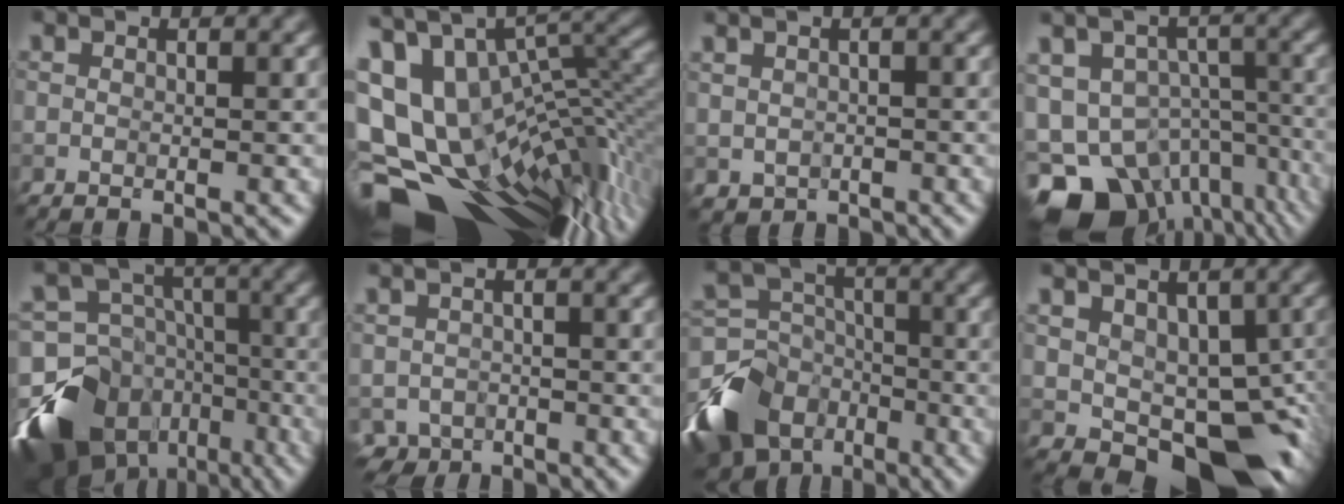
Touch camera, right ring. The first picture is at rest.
{"total": 16.7, "force": [-2.1, 10.1, 13.1], "torque": [-0.219, 0.010, 0.022]}
{"total": 1.8, "force": [0.0, 1.5, 0.9], "torque": [-0.013, -0.010, 0.005]}
{"total": 15.0, "force": [-8.4, 9.5, 8.0], "torque": [-0.159, -0.039, -0.091]}
{"total": 15.0, "force": [-8.2, 11.1, 5.9], "torque": [-0.151, -0.031, -0.108]}
{"total": 2.5, "force": [-1.5, 1.9, 0.6], "torque": [0.000, -0.010, -0.027]}
{"total": 10.3, "force": [-6.2, 7.0, 4.4], "torque": [-0.096, -0.006, -0.118]}
{"total": 9.2, "force": [-1.4, 5.8, 6.9], "torque": [-0.079, -0.016, -0.015]}